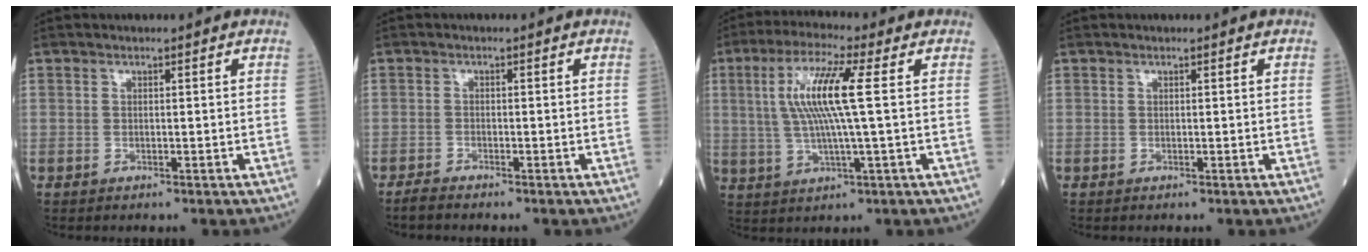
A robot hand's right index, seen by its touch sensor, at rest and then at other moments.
{"total": 1.6, "force": [-1.5, 0.1, 0.5], "torque": [-0.016, -0.003, -0.031]}
{"total": 10.1, "force": [1.8, 0.0, 9.9], "torque": [-0.206, 0.010, 0.032]}
{"total": 0.0}